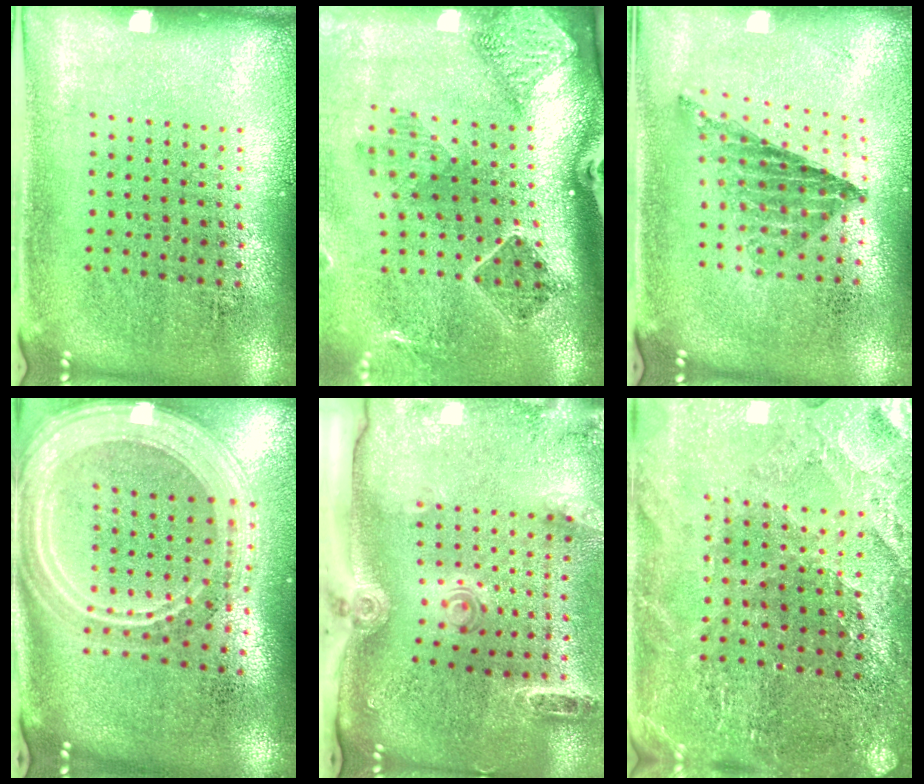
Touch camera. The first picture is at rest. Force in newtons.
{"total": 1.9, "press": 1.6, "slide": 1.0}
{"total": 0.8, "press": 0.8, "slide": 0.2}
{"total": 3.0, "press": 2.4, "slide": 1.7}
{"total": 3.0, "press": 2.1, "slide": 2.2}
{"total": 2.8, "press": 2.7, "slide": 0.3}